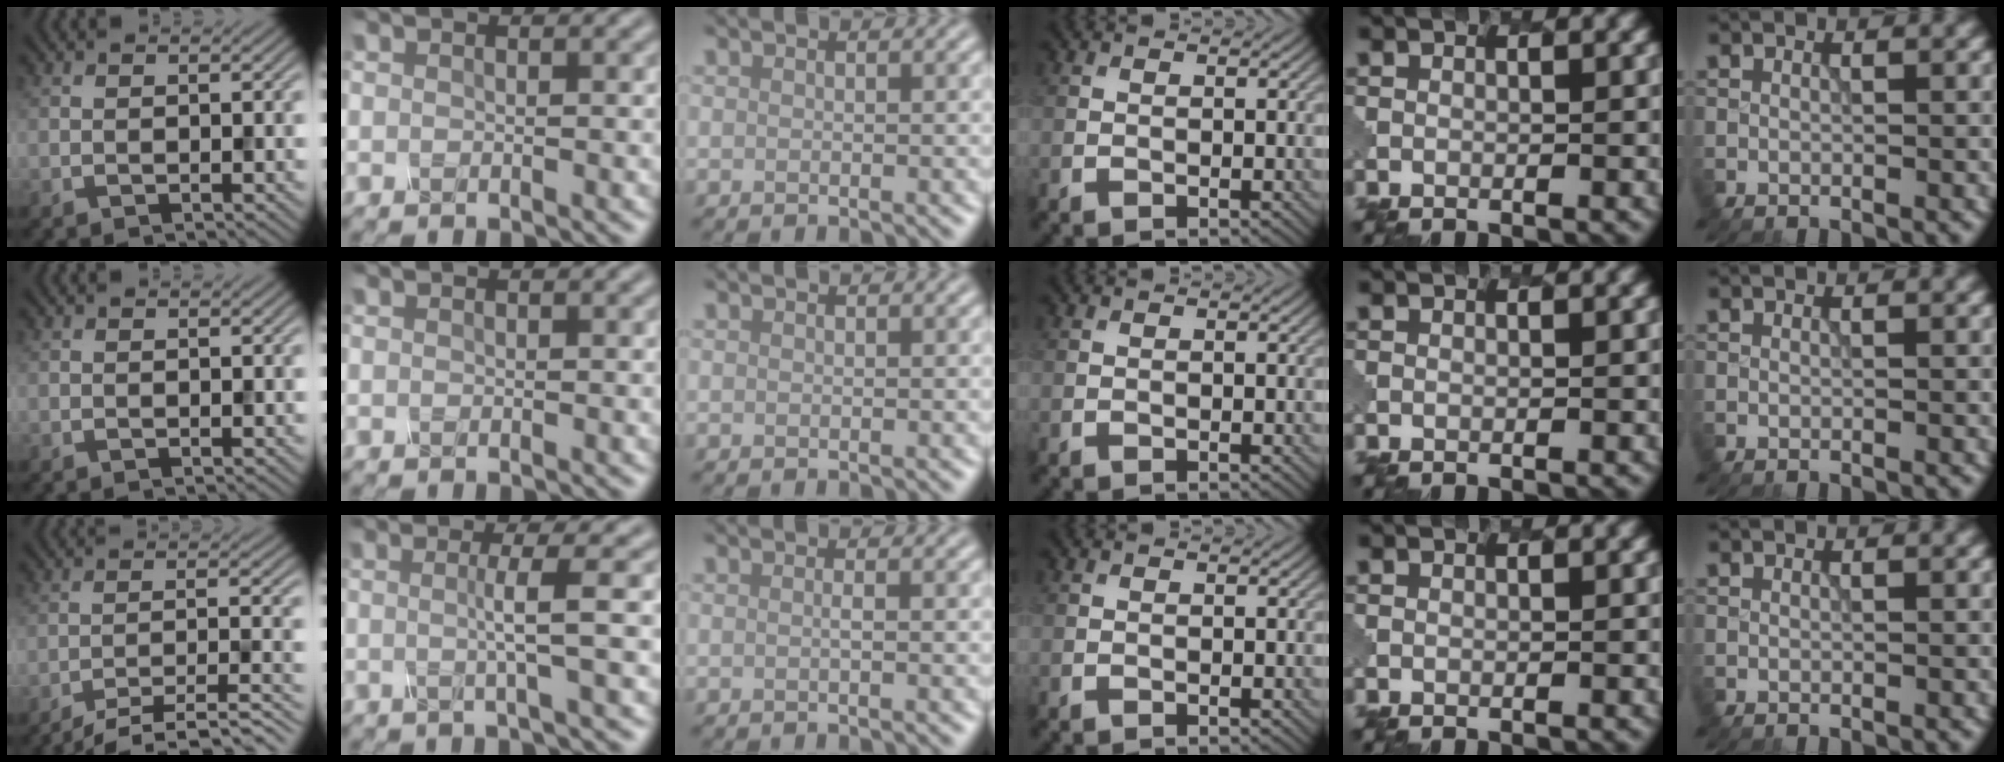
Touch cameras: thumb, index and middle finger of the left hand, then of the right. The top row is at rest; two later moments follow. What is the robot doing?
{"motion": "shake", "object": "salt shaker"}